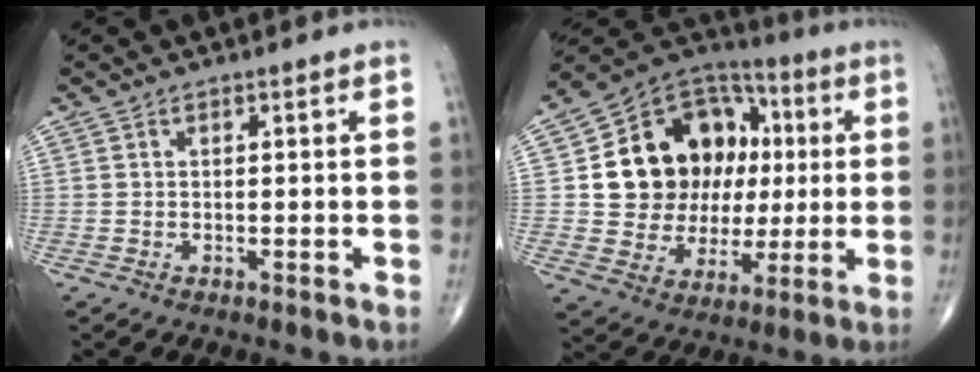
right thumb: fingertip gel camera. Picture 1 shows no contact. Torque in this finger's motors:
{"motor_torque": [0.94, 3.43, 0.73, -0.18, 0.10]}